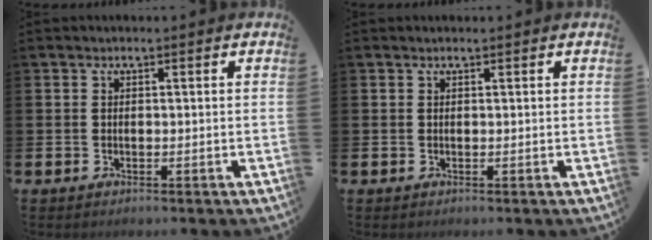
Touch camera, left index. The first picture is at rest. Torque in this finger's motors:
{"motor_torque": [0.21, -0.38, -0.14, -0.02]}